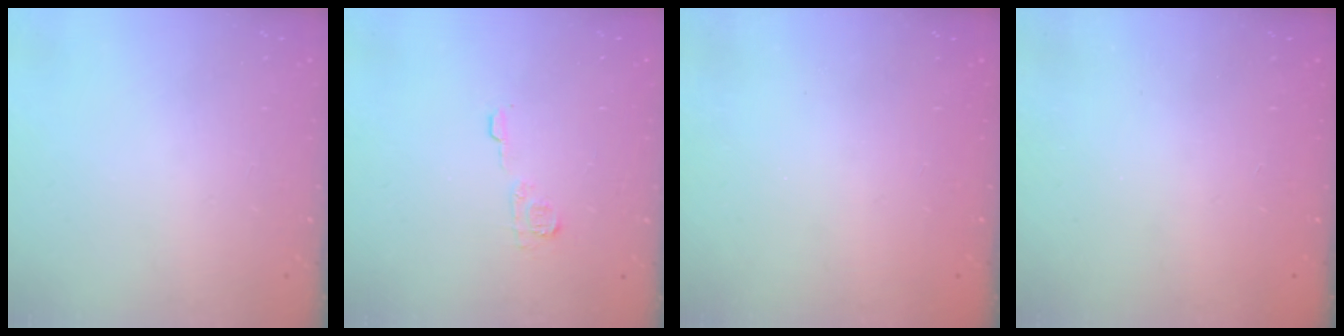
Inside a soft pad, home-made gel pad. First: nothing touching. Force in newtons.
{"total": 6.2, "press": 6.2, "slide": 0.5}
{"total": 2.3, "press": 2.2, "slide": 0.8}
{"total": 2.3, "press": 2.2, "slide": 0.7}